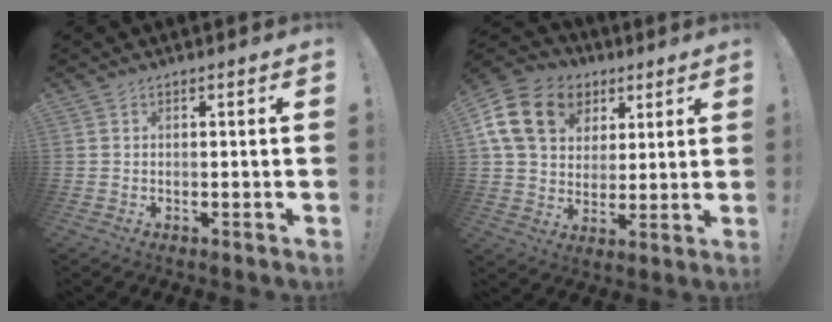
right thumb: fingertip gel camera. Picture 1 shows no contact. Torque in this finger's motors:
{"motor_torque": [0.97, 1.63, 1.14, 0.20, 0.30]}